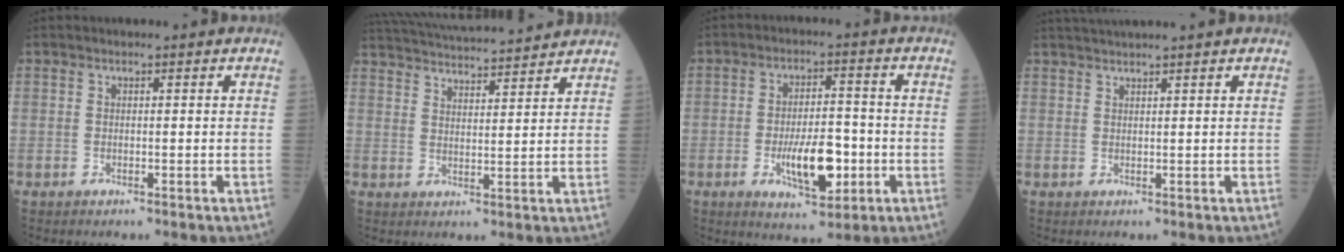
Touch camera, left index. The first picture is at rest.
{"total": 17.5, "force": [16.5, 1.6, 5.7], "torque": [-0.109, 0.035, 0.247]}
{"total": 9.0, "force": [-2.7, 3.3, 7.9], "torque": [-0.142, -0.002, -0.040]}
{"total": 3.9, "force": [3.5, -0.9, 1.5], "torque": [-0.018, 0.026, 0.063]}